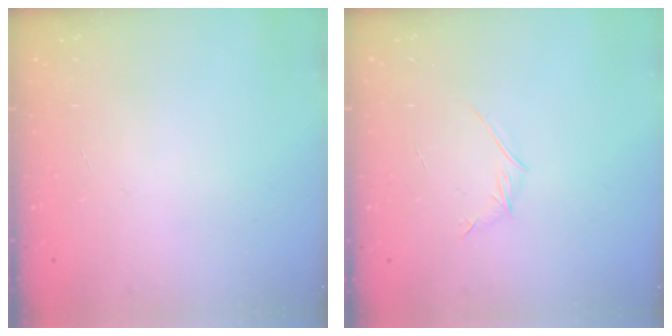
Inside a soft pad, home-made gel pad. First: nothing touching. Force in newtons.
{"total": 3.2, "press": 3.0, "slide": 0.9}